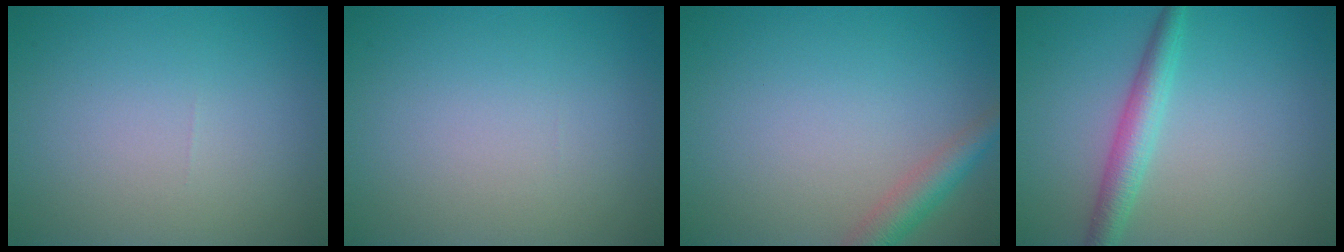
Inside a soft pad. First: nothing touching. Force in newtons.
{"total": 0.0}
{"total": 2.9, "press": 2.9, "slide": 0.1}
{"total": 3.1, "press": 3.1, "slide": 0.0}